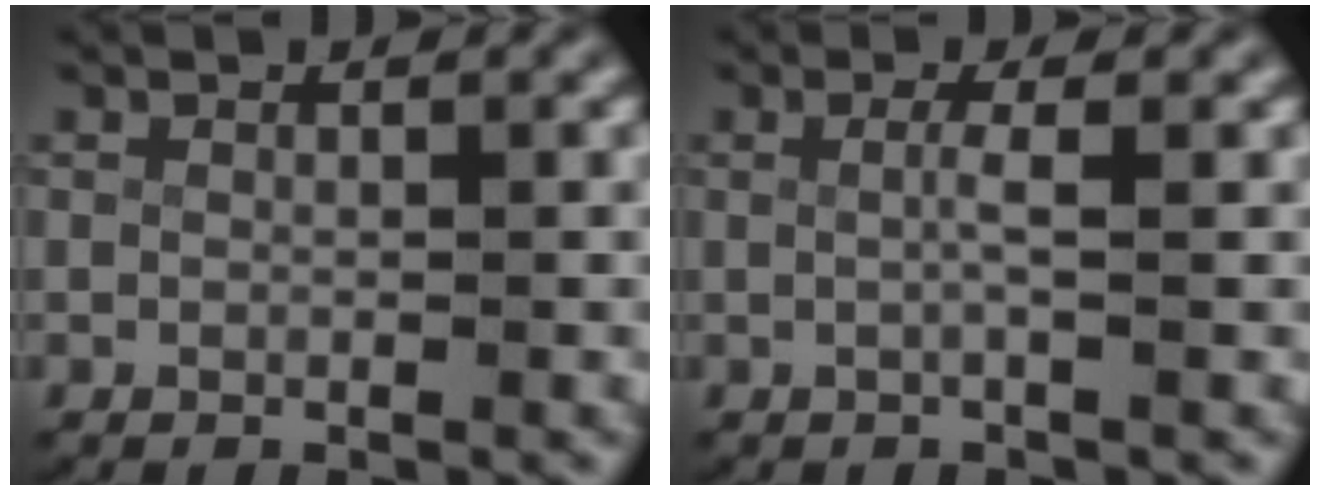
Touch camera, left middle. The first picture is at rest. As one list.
[{"total": 1.5, "force": [-0.1, -0.4, 1.4], "torque": [-0.033, -0.004, 0.000]}]